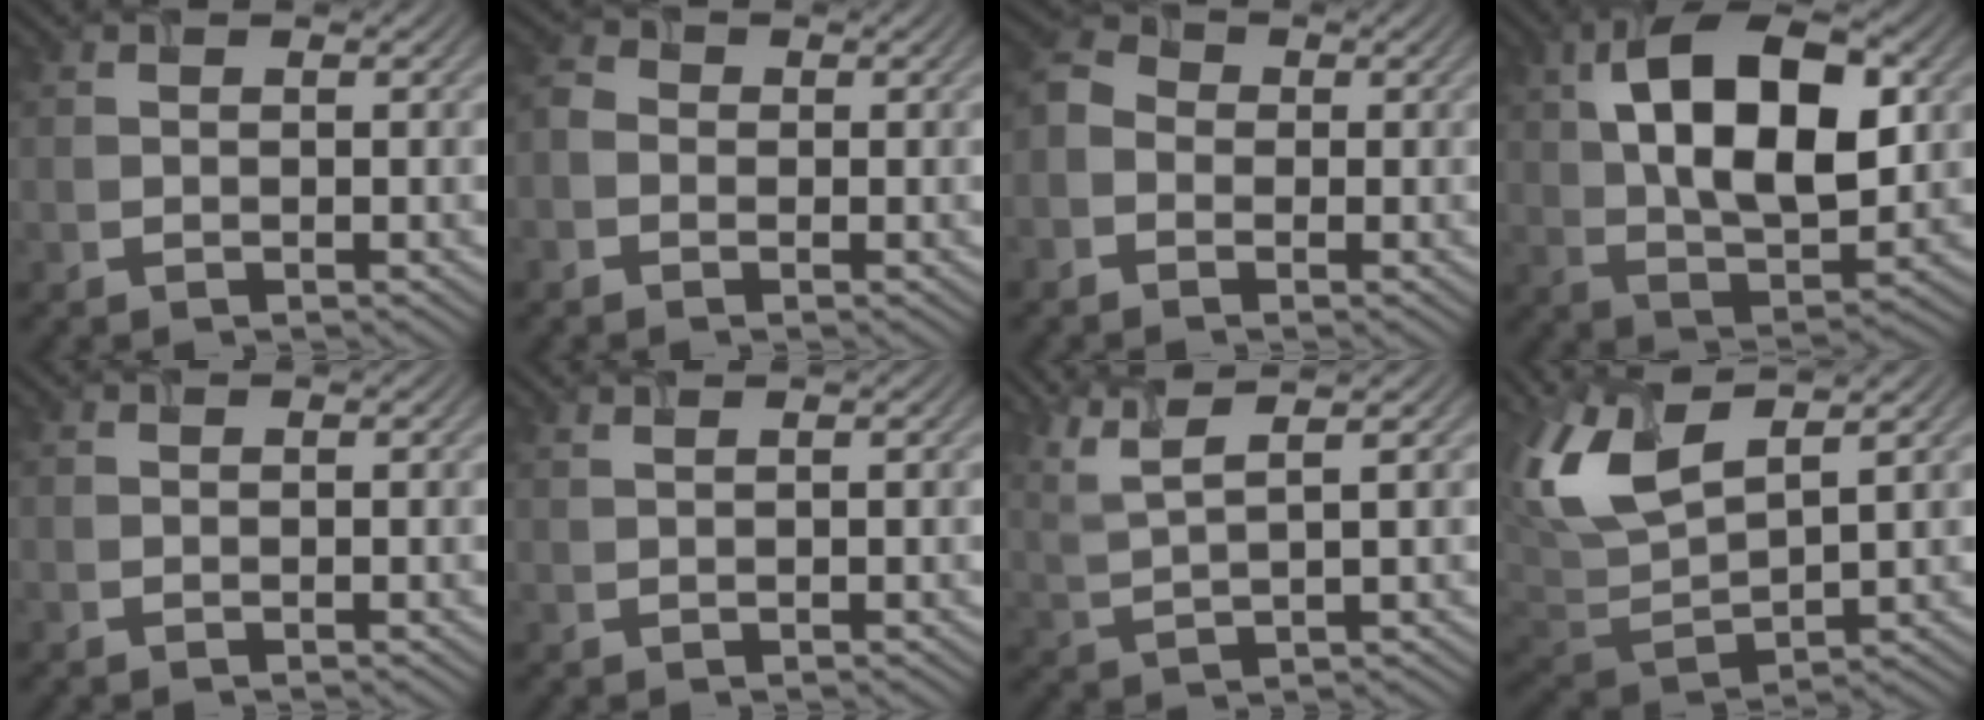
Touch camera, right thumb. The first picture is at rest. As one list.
[{"total": 2.0, "force": [-0.8, 1.6, 0.9], "torque": [-0.019, 0.002, -0.024]}, {"total": 3.4, "force": [-1.3, 2.7, 1.6], "torque": [-0.043, 0.005, -0.040]}, {"total": 14.1, "force": [3.3, 7.1, 11.7], "torque": [-0.205, 0.006, 0.057]}, {"total": 0.0}, {"total": 0.8, "force": [0.7, 0.1, 0.5], "torque": [-0.013, 0.001, 0.010]}, {"total": 6.3, "force": [4.0, 1.2, 4.7], "torque": [-0.103, 0.014, 0.087]}, {"total": 10.3, "force": [5.0, 4.2, 8.0], "torque": [-0.202, 0.011, 0.099]}]